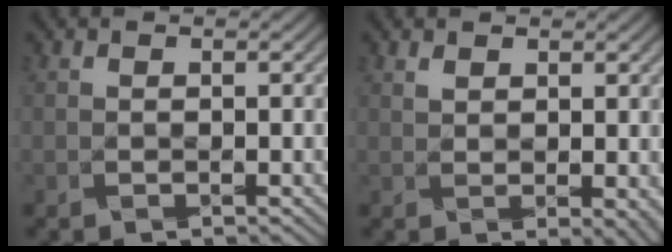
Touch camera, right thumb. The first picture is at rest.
{"total": 2.7, "force": [1.0, 1.4, 2.1], "torque": [-0.038, 0.000, 0.020]}